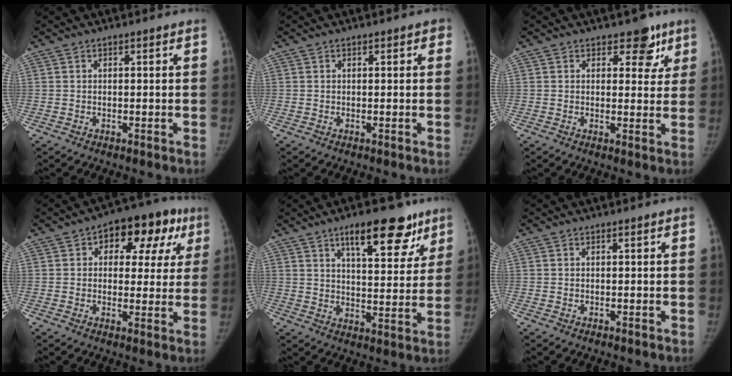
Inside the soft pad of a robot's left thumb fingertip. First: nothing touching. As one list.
[{"total": 1.2, "force": [0.4, 0.7, 0.8], "torque": [0.000, 0.003, 0.002]}, {"total": 5.5, "force": [3.2, 3.5, 2.8], "torque": [0.008, -0.012, 0.037]}, {"total": 13.8, "force": [5.1, 8.5, 9.6], "torque": [-0.064, 0.014, 0.061]}, {"total": 14.6, "force": [9.0, 5.7, 10.0], "torque": [-0.097, -0.034, 0.132]}, {"total": 0.0}]